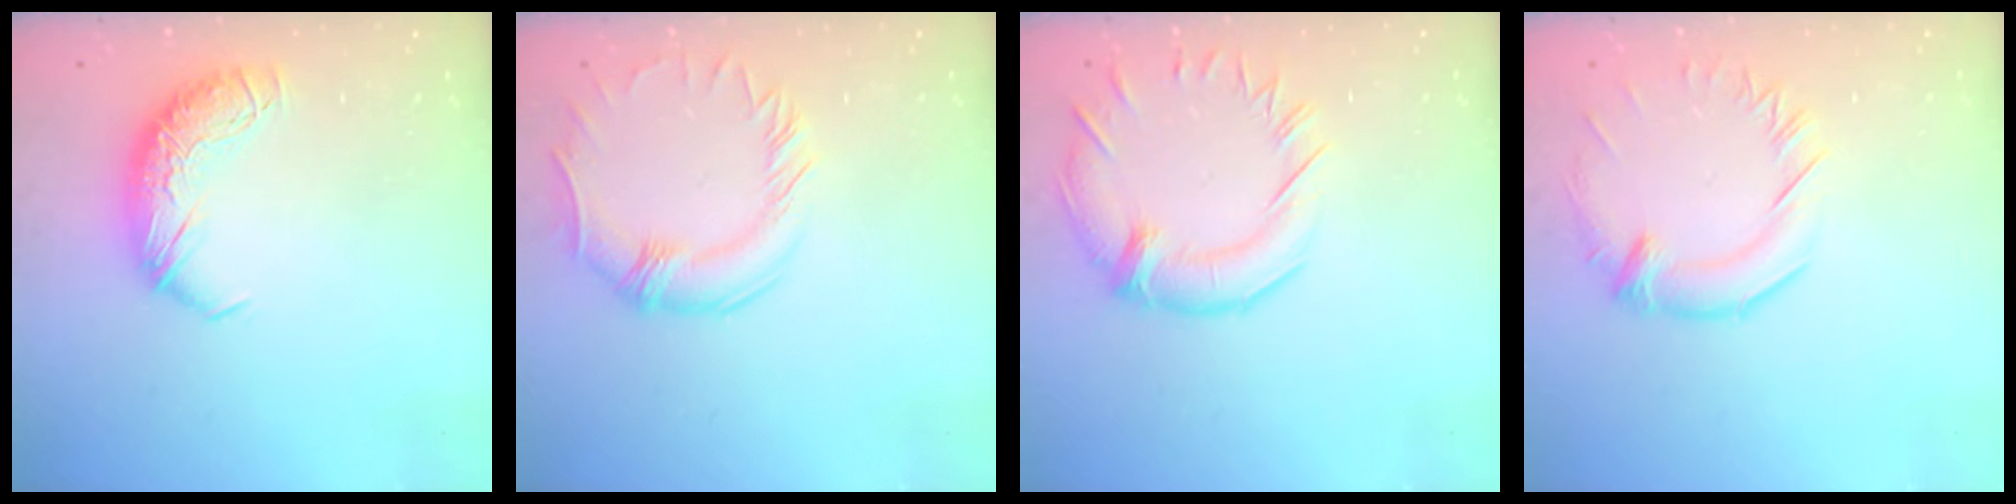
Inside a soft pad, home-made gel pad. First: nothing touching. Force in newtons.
{"total": 2.6, "press": 2.5, "slide": 0.9}
{"total": 2.0, "press": 1.7, "slide": 1.0}
{"total": 1.2, "press": 0.6, "slide": 1.1}